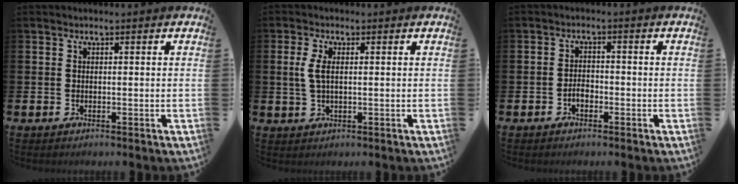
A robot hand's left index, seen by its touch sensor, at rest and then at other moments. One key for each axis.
{"total": 3.1, "fx": 0.8, "fy": 1.4, "fz": 2.6, "tx": -0.064, "ty": 0.011, "tz": 0.014}
{"total": 1.8, "fx": -0.9, "fy": 1.1, "fz": 1.1, "tx": -0.019, "ty": 0.003, "tz": -0.020}